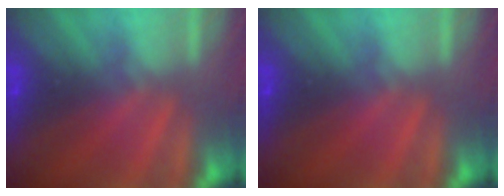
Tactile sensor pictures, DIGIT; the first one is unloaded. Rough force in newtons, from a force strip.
{"total": 0.0}